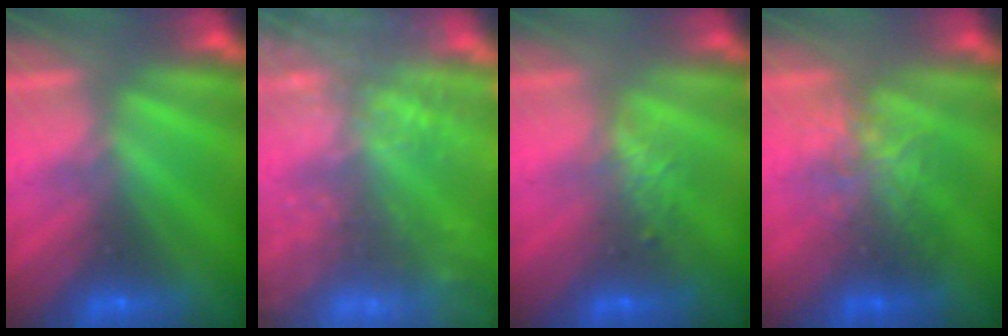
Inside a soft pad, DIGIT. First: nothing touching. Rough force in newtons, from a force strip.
{"total": 6.5}
{"total": 2.4}
{"total": 2.5}